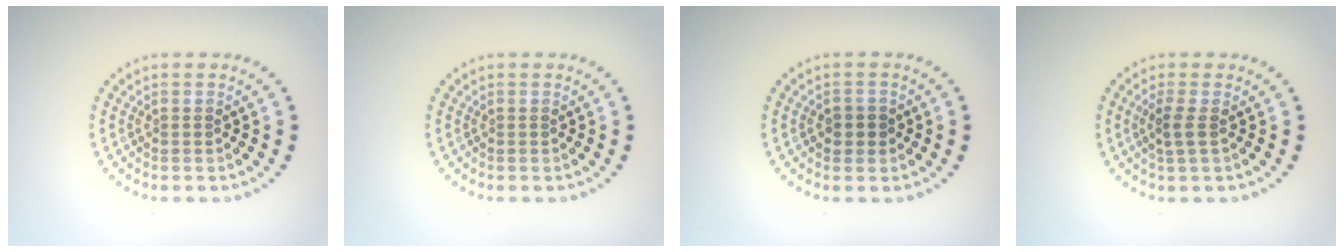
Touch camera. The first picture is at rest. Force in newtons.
{"total": 0.0}
{"total": 1.7, "press": 1.6, "slide": 0.5}
{"total": 1.5, "press": 1.3, "slide": 0.9}